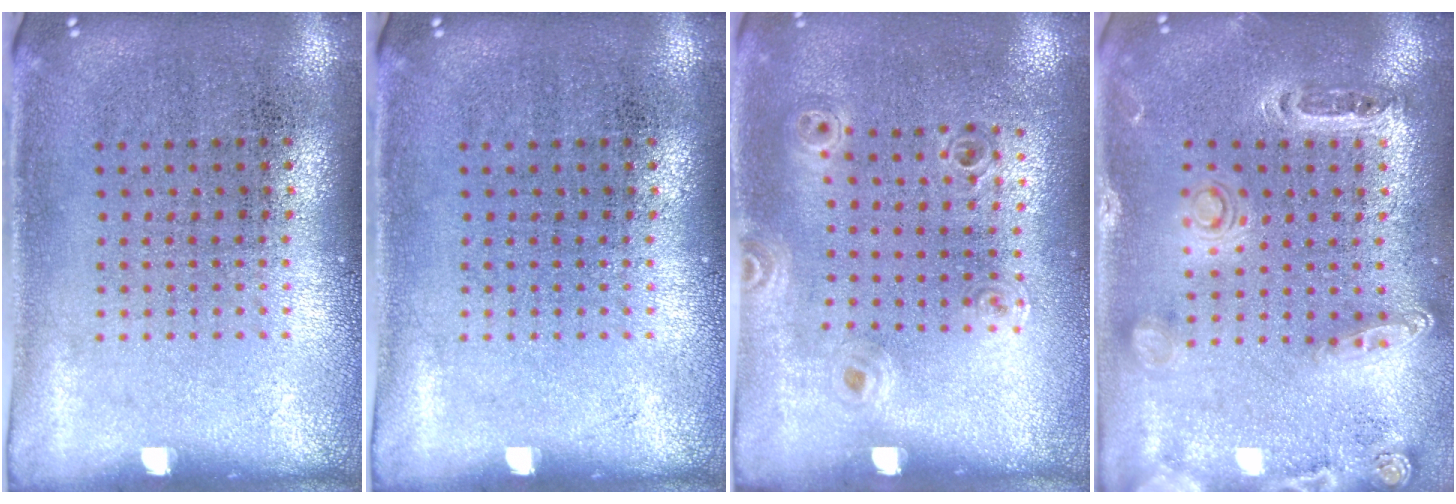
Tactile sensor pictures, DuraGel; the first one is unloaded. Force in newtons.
{"total": 0.0}
{"total": 0.9, "press": 0.9, "slide": 0.1}
{"total": 1.4, "press": 1.4, "slide": 0.3}